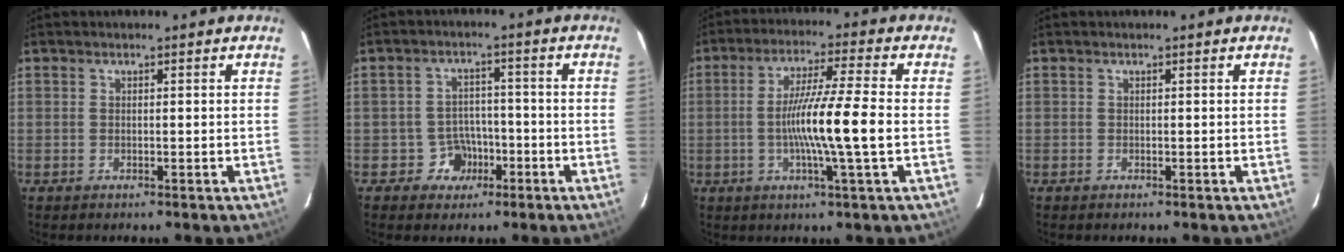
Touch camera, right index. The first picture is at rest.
{"total": 5.1, "force": [-2.5, 4.3, 0.6], "torque": [-0.021, 0.021, -0.034]}
{"total": 11.0, "force": [-1.7, -1.3, 10.7], "torque": [-0.193, -0.006, -0.035]}
{"total": 0.0}